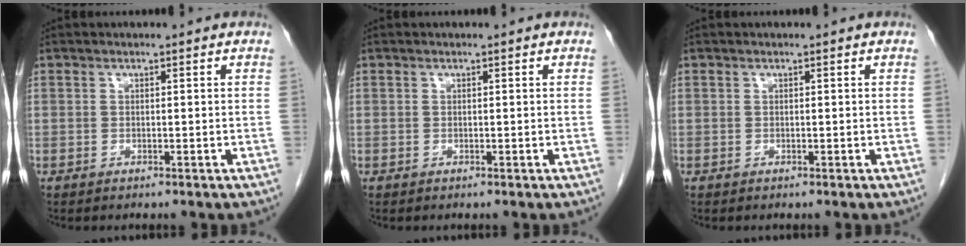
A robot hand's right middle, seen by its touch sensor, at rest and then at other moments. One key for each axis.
{"total": 0.0}
{"total": 0.0}